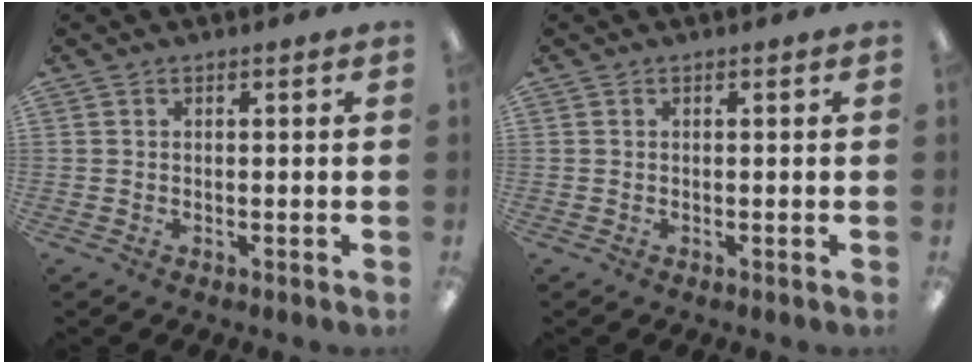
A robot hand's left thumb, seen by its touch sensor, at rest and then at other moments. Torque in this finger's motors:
{"motor_torque": [0.00, 0.00, 0.09, -0.09, 0.00]}